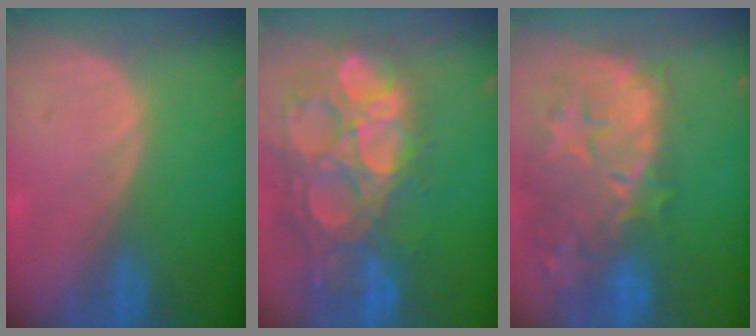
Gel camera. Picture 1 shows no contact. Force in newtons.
{"total": 15.2, "press": 12.6, "slide": 8.5}
{"total": 14.7, "press": 11.8, "slide": 8.7}